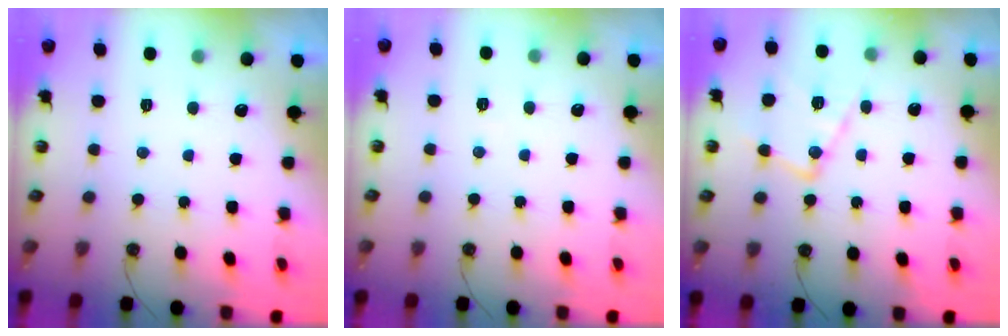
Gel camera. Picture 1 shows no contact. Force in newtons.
{"total": 2.6, "press": 2.5, "slide": 0.5}
{"total": 14.7, "press": 14.7, "slide": 1.2}